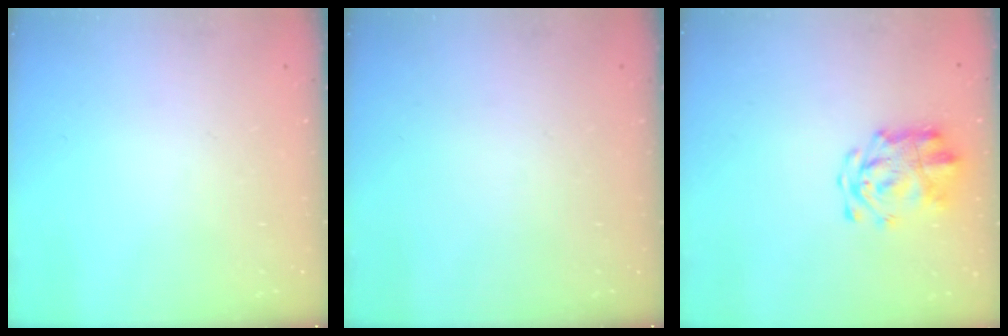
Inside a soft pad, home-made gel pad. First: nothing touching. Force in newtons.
{"total": 0.0}
{"total": 5.9, "press": 5.7, "slide": 1.4}